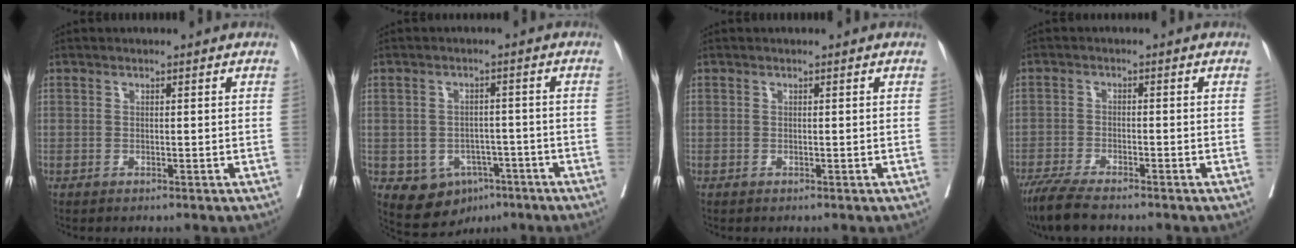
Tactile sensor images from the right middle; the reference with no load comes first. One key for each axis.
{"total": 7.2, "fx": -3.7, "fy": 5.4, "fz": 3.1, "tx": -0.045, "ty": 0.011, "tz": -0.043}
{"total": 0.0}
{"total": 6.8, "fx": -5.5, "fy": 1.0, "fz": 3.8, "tx": -0.070, "ty": -0.018, "tz": -0.099}